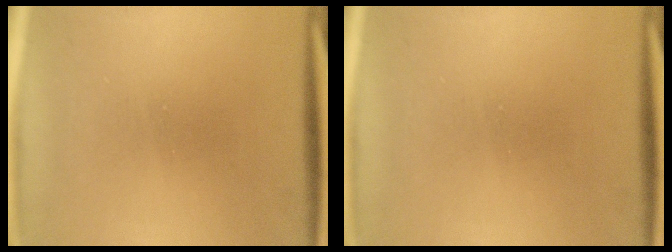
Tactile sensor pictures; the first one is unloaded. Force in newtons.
{"total": 0.0}